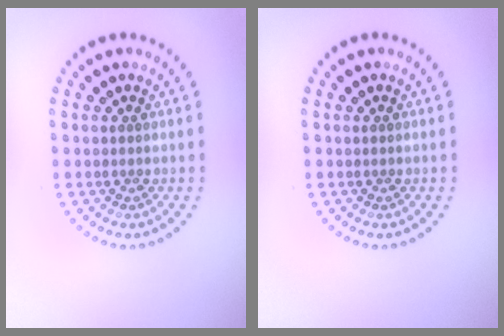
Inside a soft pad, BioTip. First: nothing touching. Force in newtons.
{"total": 0.0}